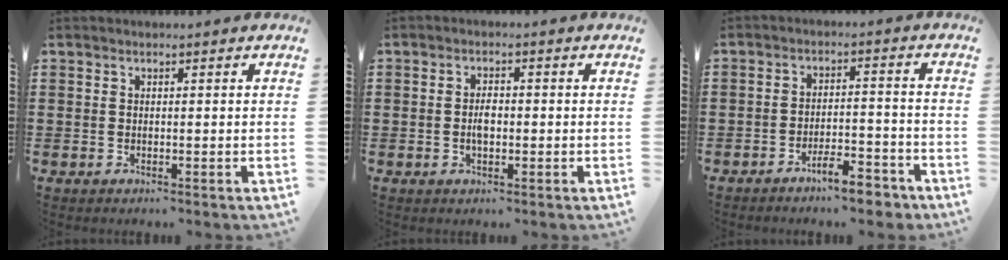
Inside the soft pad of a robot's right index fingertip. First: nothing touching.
{"total": 2.5, "force": [-0.3, 1.2, 2.2], "torque": [-0.042, 0.003, -0.005]}
{"total": 6.1, "force": [-5.3, 1.1, 2.9], "torque": [-0.043, 0.006, -0.096]}